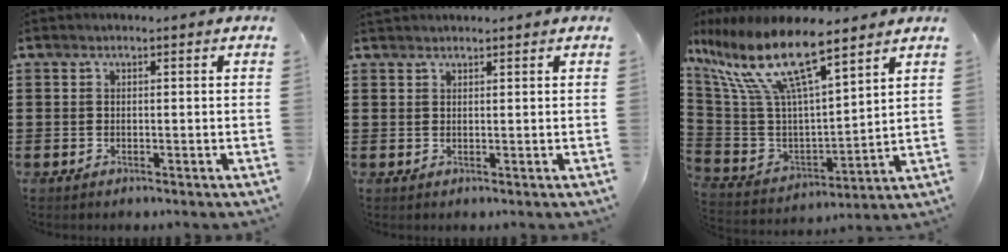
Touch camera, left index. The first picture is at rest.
{"total": 1.0, "force": [0.9, 0.2, 0.1], "torque": [-0.005, 0.000, 0.019]}
{"total": 14.8, "force": [9.1, 4.2, 10.9], "torque": [-0.251, -0.049, 0.153]}